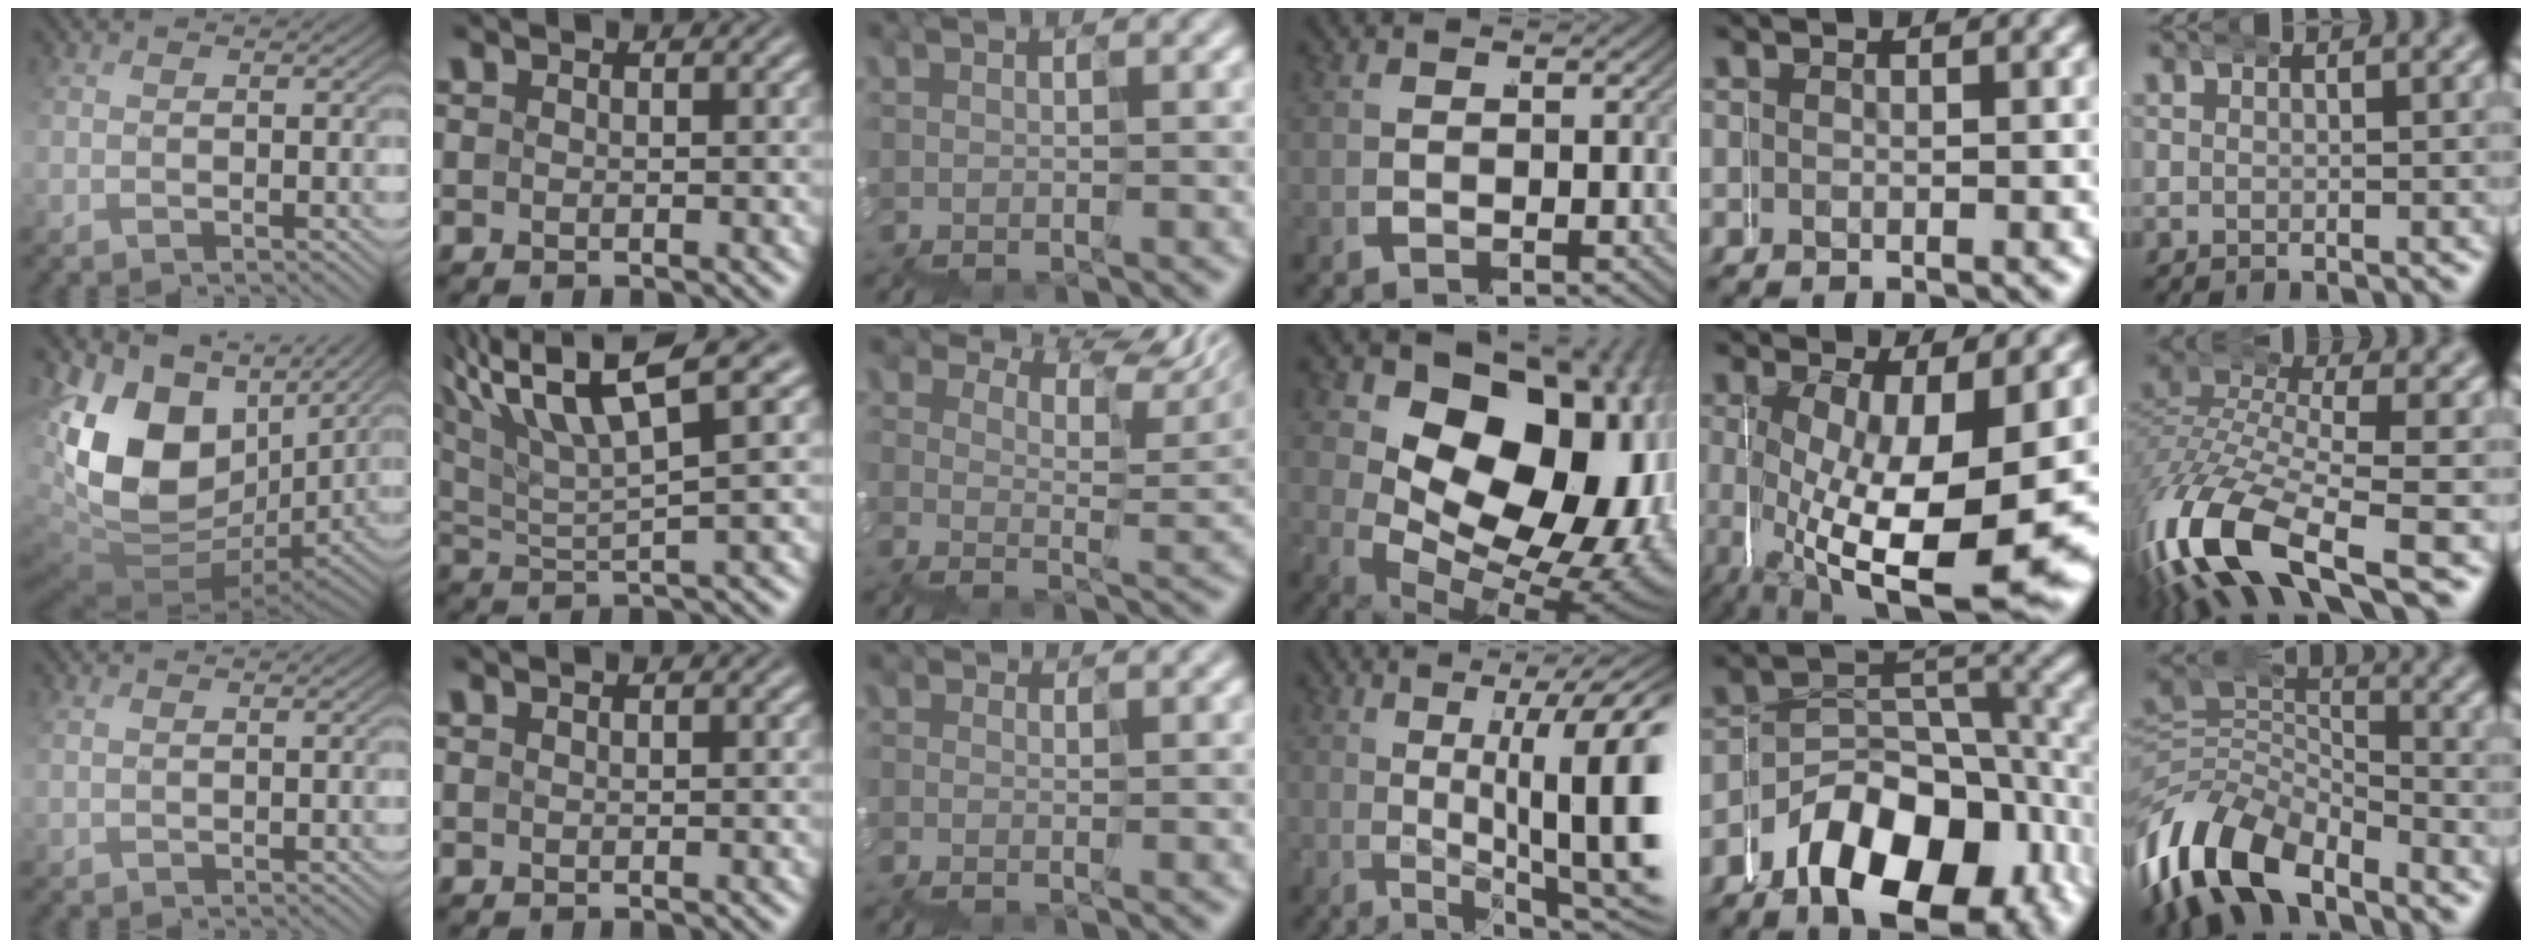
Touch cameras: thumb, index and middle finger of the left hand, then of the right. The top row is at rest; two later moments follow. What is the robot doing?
{"motion": "wrap", "object": "duck tape"}